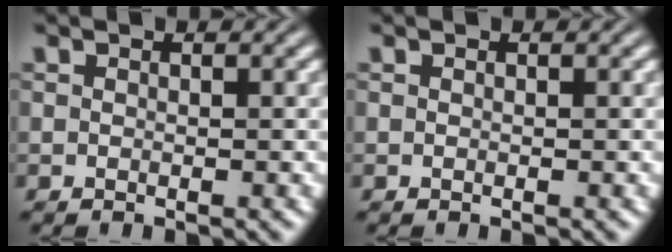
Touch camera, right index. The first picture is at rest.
{"total": 0.0}